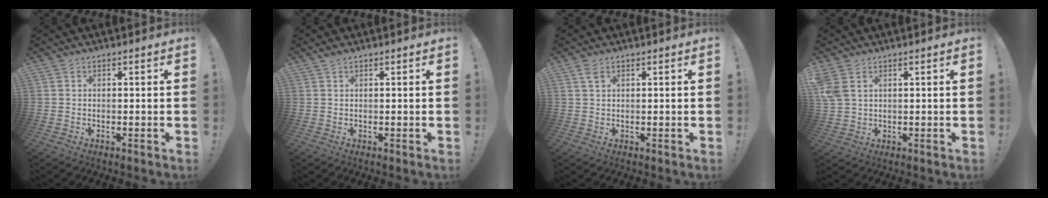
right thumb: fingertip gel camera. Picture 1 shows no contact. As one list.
[{"total": 0.9, "force": [0.8, 0.1, 0.4], "torque": [-0.001, -0.001, 0.013]}, {"total": 2.3, "force": [1.4, 1.1, 1.6], "torque": [-0.026, -0.002, 0.024]}, {"total": 5.2, "force": [2.5, 3.2, 3.2], "torque": [-0.064, -0.007, 0.052]}]